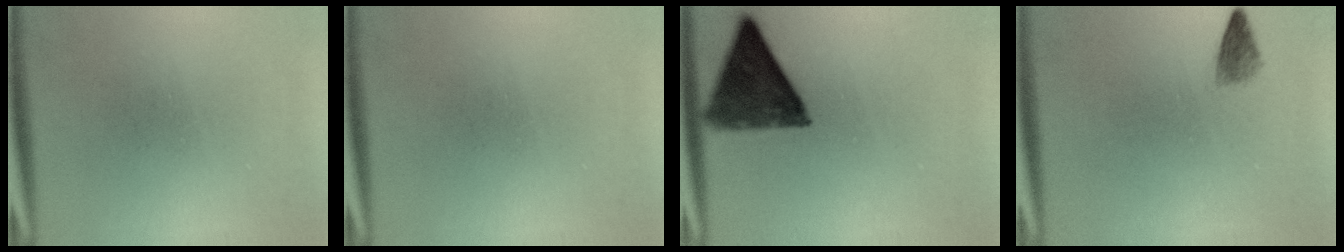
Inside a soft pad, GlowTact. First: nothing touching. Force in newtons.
{"total": 0.0}
{"total": 11.2}
{"total": 1.6}